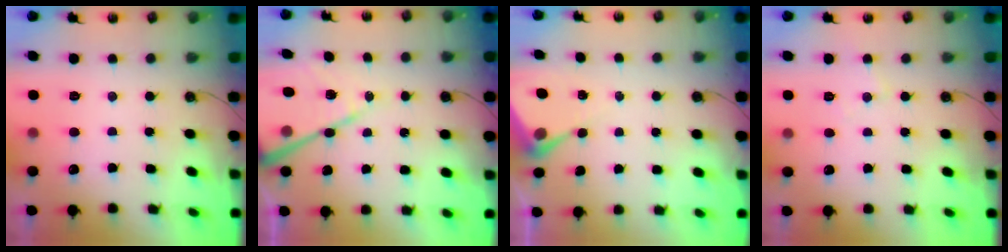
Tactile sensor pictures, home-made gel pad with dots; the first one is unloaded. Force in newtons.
{"total": 16.8, "press": 16.8, "slide": 1.4}
{"total": 5.8, "press": 5.8, "slide": 0.5}
{"total": 4.8, "press": 4.7, "slide": 0.7}